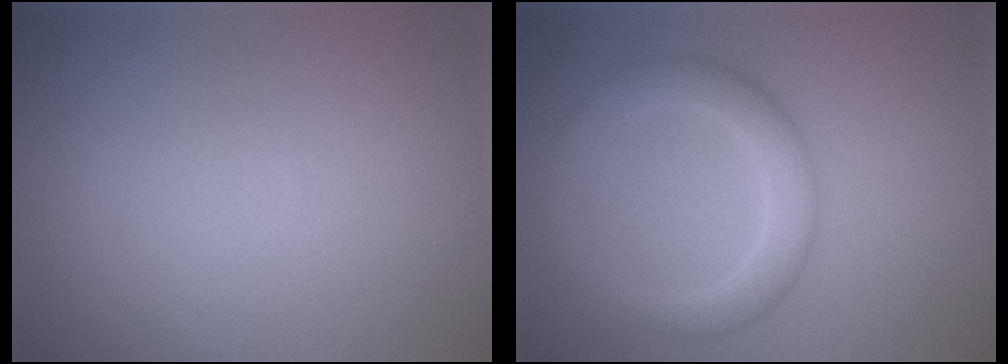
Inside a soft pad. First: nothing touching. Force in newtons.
{"total": 3.5, "press": 3.5, "slide": 0.1}